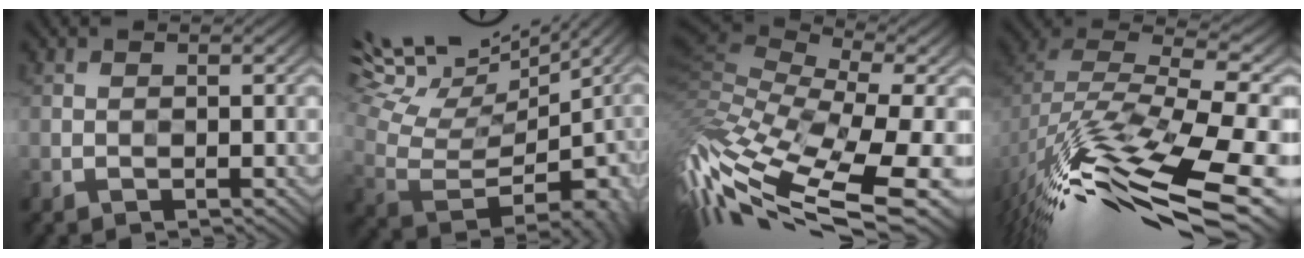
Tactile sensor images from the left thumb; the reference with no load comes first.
{"total": 14.3, "force": [10.5, 4.3, 8.7], "torque": [-0.179, 0.032, 0.162]}
{"total": 14.1, "force": [-4.1, 5.4, 12.4], "torque": [-0.260, -0.007, -0.038]}
{"total": 15.8, "force": [-9.3, 5.5, 11.5], "torque": [-0.253, -0.021, -0.145]}